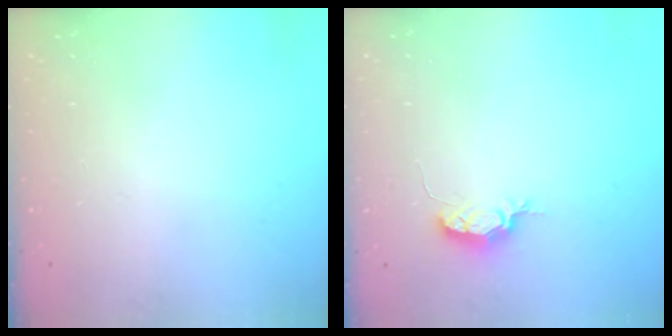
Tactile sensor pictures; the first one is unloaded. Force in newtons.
{"total": 6.3, "press": 6.2, "slide": 0.5}